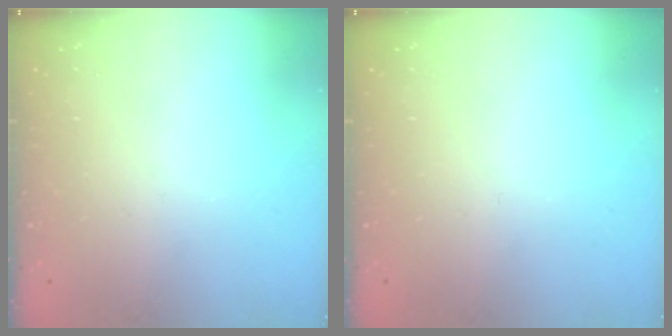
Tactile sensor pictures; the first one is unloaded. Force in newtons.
{"total": 0.0}